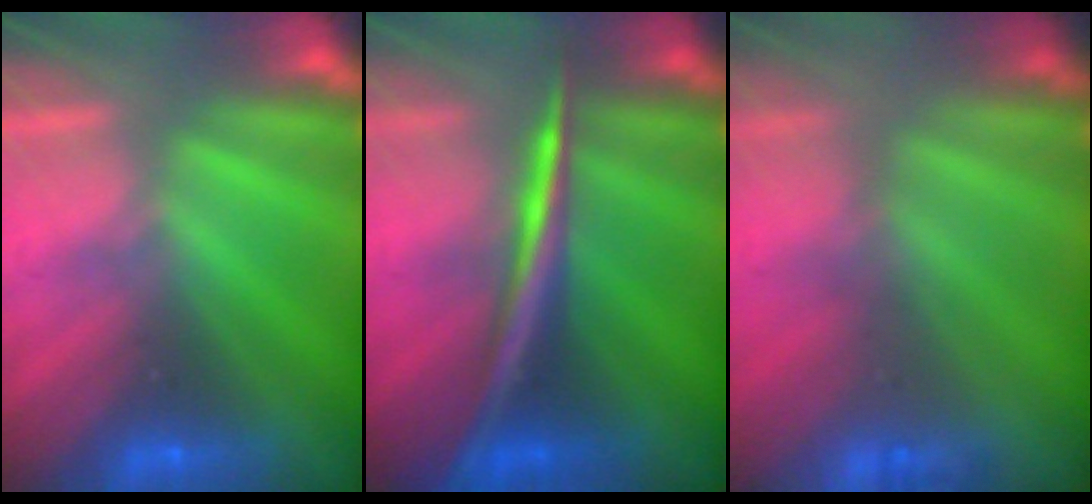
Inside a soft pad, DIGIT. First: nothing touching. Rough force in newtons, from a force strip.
{"total": 2.8}
{"total": 2.3}